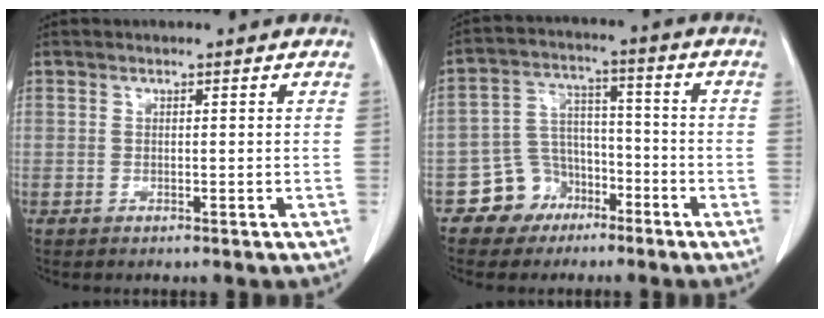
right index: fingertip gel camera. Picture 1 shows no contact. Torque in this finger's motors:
{"motor_torque": [-0.13, -0.18, -0.24, -0.11]}